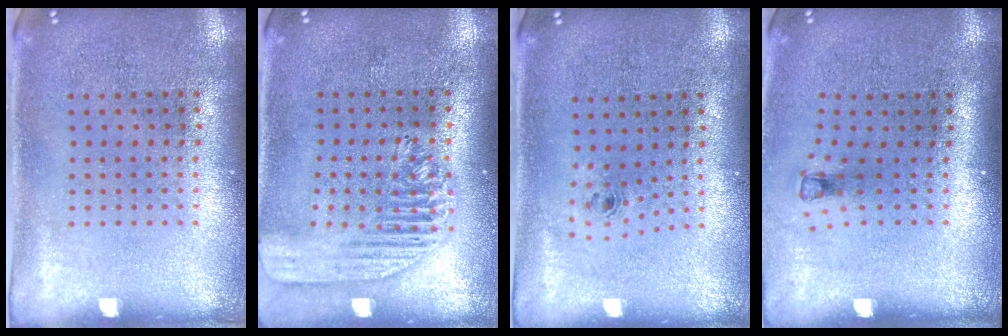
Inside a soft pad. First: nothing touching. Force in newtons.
{"total": 1.7, "press": 1.5, "slide": 0.7}
{"total": 0.7, "press": 0.3, "slide": 0.7}
{"total": 0.7, "press": 0.4, "slide": 0.6}